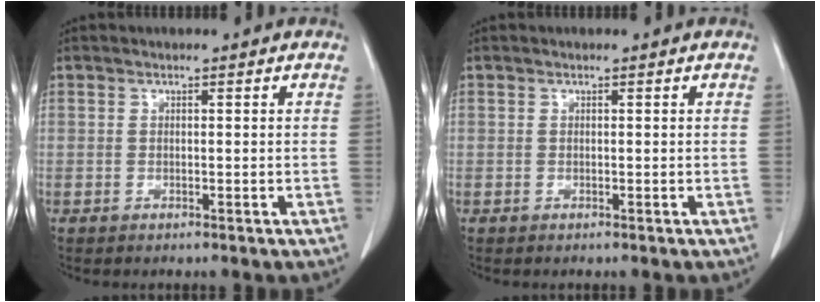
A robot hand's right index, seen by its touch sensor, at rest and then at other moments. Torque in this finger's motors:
{"motor_torque": [0.00, 0.00, 0.01, 0.00]}